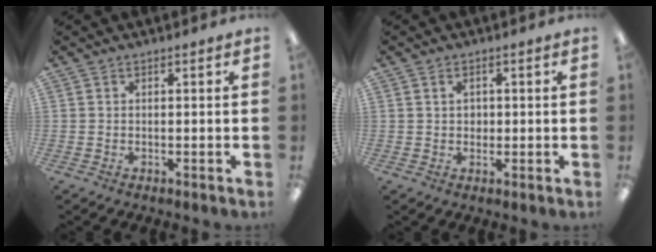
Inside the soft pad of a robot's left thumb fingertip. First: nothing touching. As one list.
[{"total": 2.0, "force": [0.5, 1.6, 1.0], "torque": [-0.015, 0.002, 0.006]}]